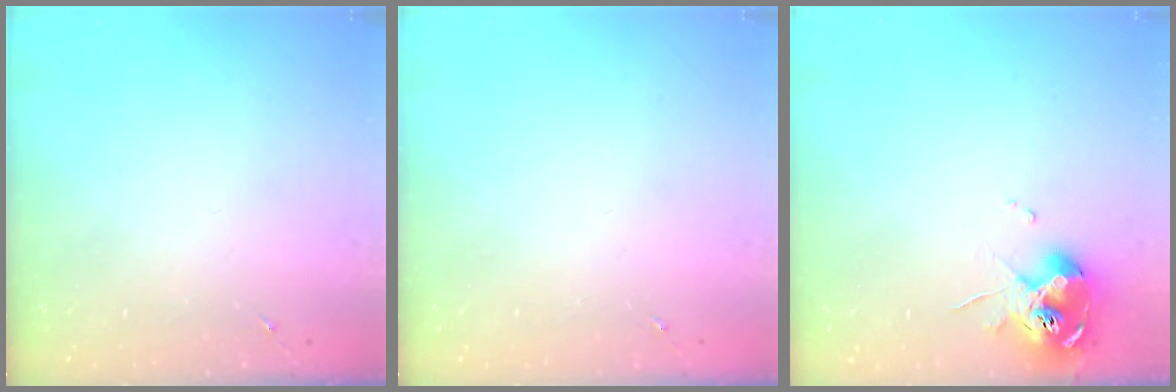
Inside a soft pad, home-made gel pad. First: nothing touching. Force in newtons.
{"total": 0.0}
{"total": 10.5, "press": 10.4, "slide": 1.3}